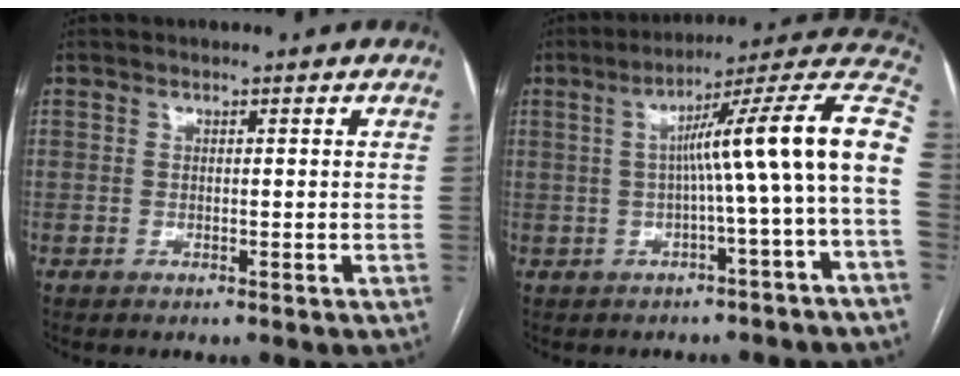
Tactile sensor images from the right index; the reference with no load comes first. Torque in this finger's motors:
{"motor_torque": [1.41, -0.50, 0.82, 0.20]}